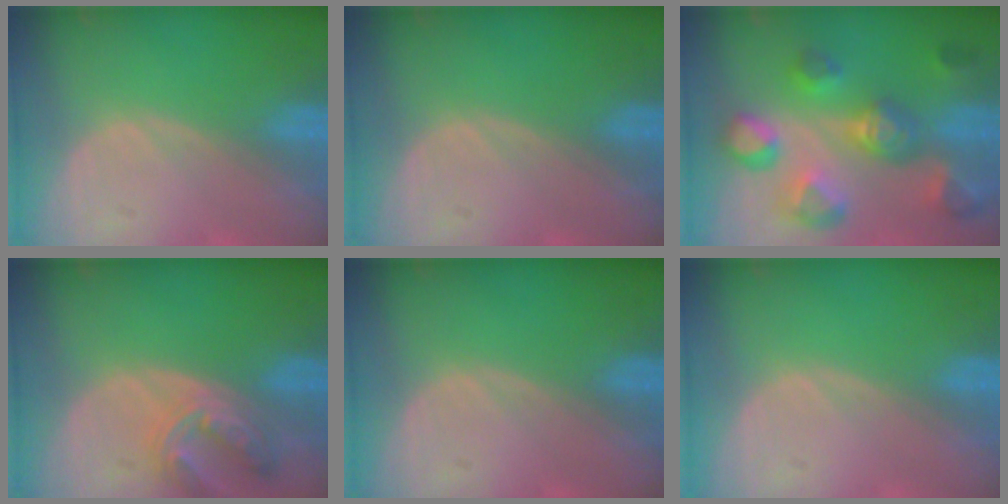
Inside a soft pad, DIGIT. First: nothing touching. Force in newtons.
{"total": 0.0}
{"total": 11.0, "press": 9.9, "slide": 4.7}
{"total": 6.9, "press": 6.3, "slide": 3.0}
{"total": 0.0}
{"total": 0.0}